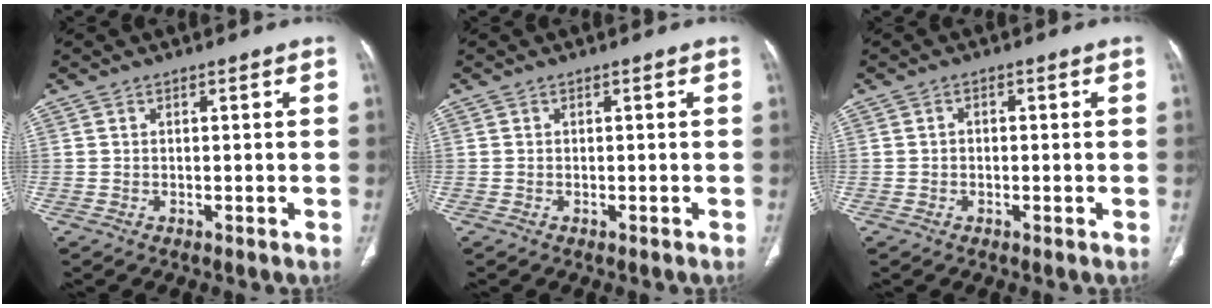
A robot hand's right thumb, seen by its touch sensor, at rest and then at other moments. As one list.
[{"total": 0.0}, {"total": 1.0, "force": [-0.1, 0.8, 0.6], "torque": [-0.004, 0.006, -0.007]}]